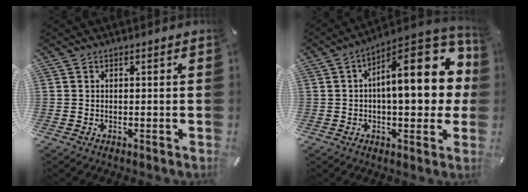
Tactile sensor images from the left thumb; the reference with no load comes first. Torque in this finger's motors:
{"motor_torque": [2.47, 2.54, 1.69, -1.08, 0.22]}